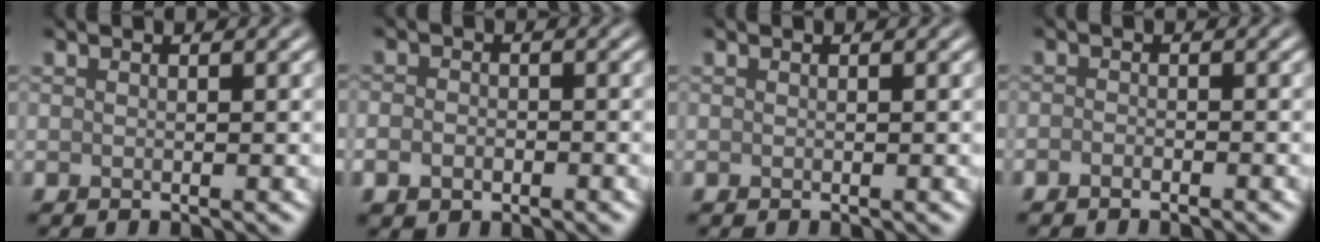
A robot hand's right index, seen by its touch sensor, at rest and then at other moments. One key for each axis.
{"total": 2.1, "fx": -0.8, "fy": 1.5, "fz": 1.2, "tx": -0.018, "ty": -0.002, "tz": -0.019}
{"total": 0.0}
{"total": 1.0, "fx": -0.8, "fy": 0.3, "fz": 0.5, "tx": -0.009, "ty": -0.001, "tz": -0.016}